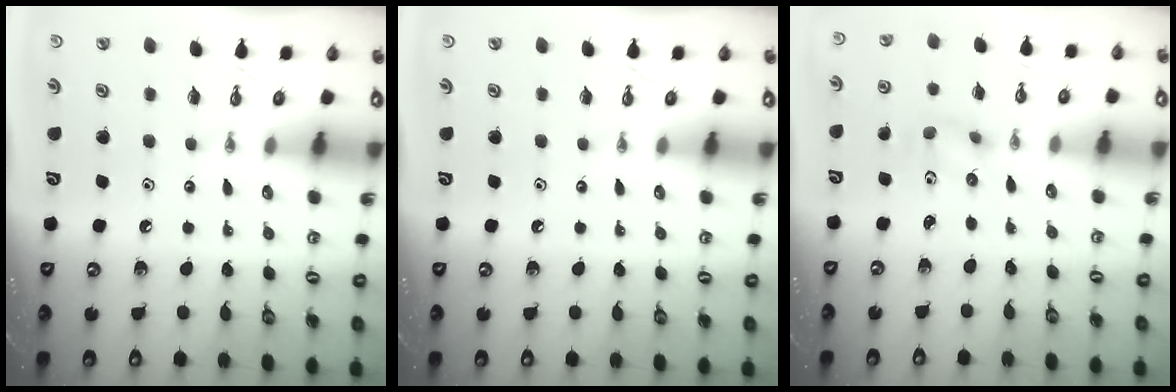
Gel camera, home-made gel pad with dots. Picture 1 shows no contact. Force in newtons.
{"total": 0.0}
{"total": 2.9, "press": 2.7, "slide": 1.2}